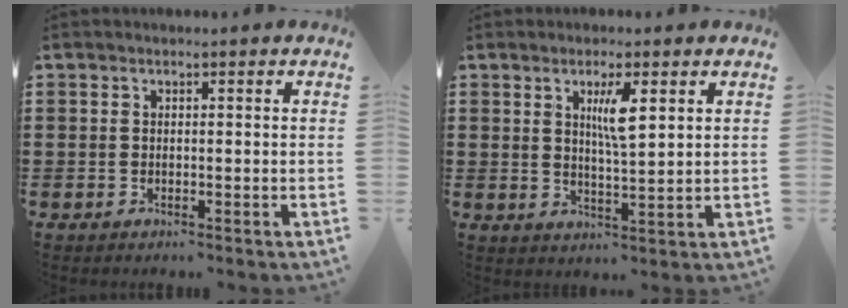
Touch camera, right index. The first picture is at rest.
{"total": 4.6, "force": [1.9, 1.0, 4.1], "torque": [-0.079, 0.003, 0.028]}